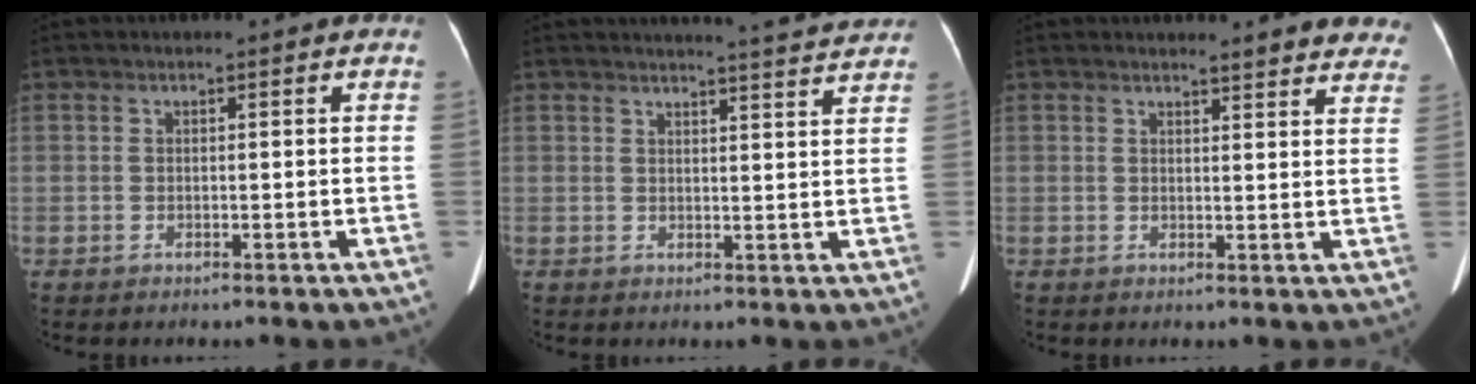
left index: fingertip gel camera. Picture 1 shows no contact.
{"total": 9.1, "force": [8.8, -0.5, 2.4], "torque": [-0.038, -0.009, 0.092]}
{"total": 9.2, "force": [8.8, 1.8, 1.9], "torque": [0.009, -0.014, 0.072]}